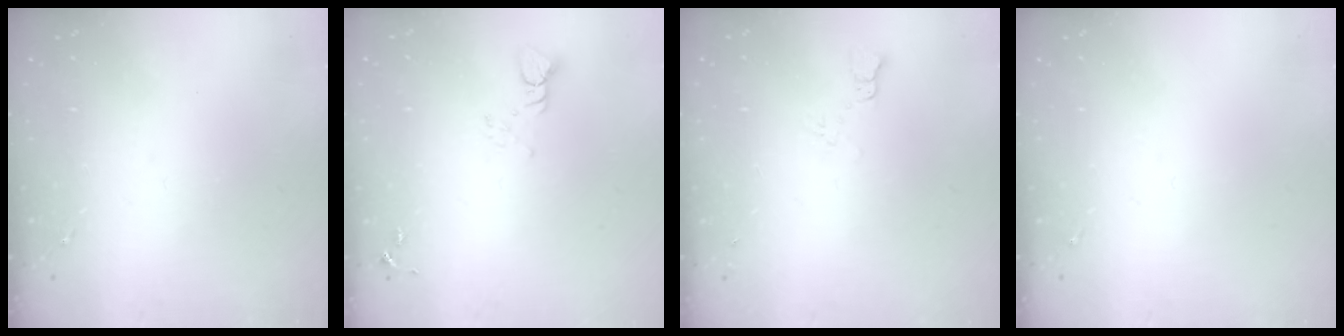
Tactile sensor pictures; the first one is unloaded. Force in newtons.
{"total": 3.9, "press": 3.9, "slide": 0.4}
{"total": 5.3, "press": 5.3, "slide": 0.4}
{"total": 0.0}